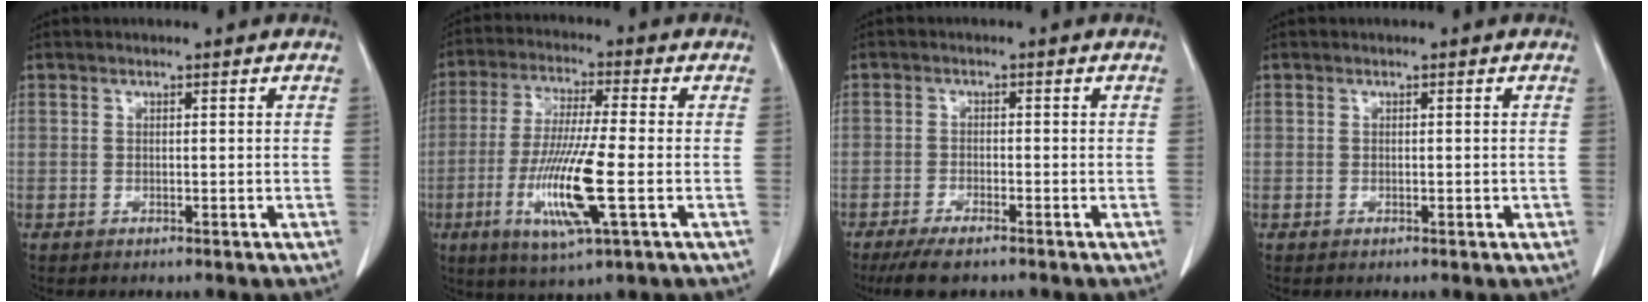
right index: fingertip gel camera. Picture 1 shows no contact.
{"total": 12.8, "force": [-3.5, 0.6, 12.3], "torque": [-0.246, -0.020, -0.068]}
{"total": 5.2, "force": [-3.9, 1.3, 3.0], "torque": [-0.054, -0.009, -0.069]}
{"total": 0.7, "force": [-0.1, 0.3, 0.6], "torque": [-0.011, 0.002, -0.001]}